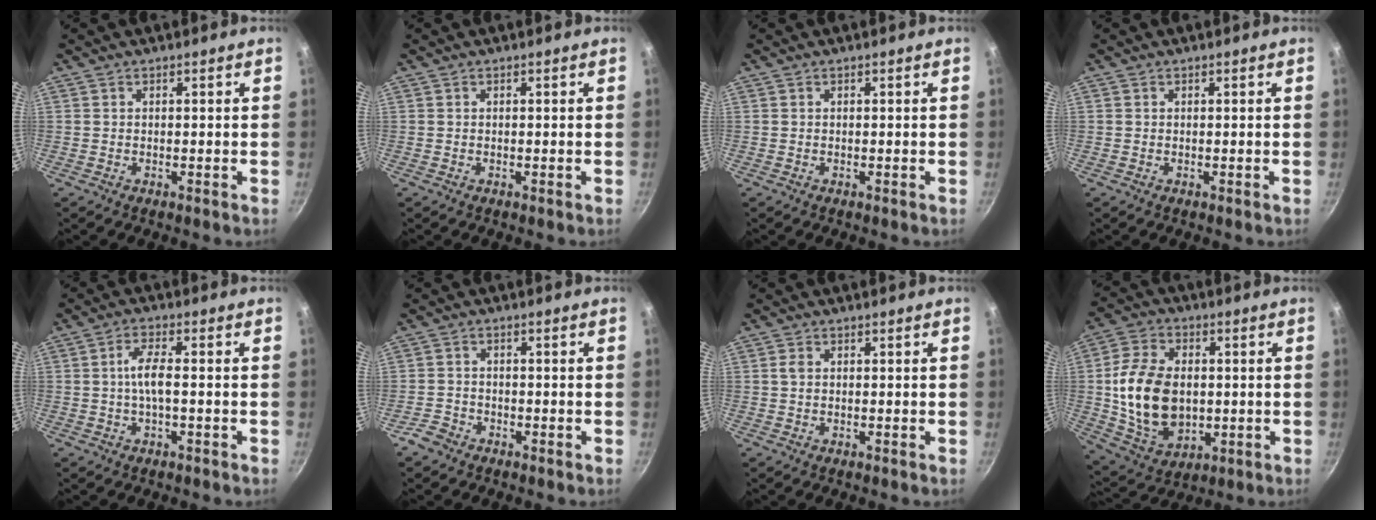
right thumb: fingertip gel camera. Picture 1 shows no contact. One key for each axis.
{"total": 0.0}
{"total": 0.0}
{"total": 0.0}
{"total": 4.5, "fx": -0.5, "fy": 1.4, "fz": 4.3, "tx": -0.094, "ty": 0.015, "tz": -0.015}
{"total": 3.1, "fx": -2.3, "fy": 1.9, "fz": 0.7, "tx": -0.015, "ty": 0.025, "tz": -0.043}
{"total": 1.4, "fx": 0.2, "fy": 1.0, "fz": 1.0, "tx": -0.020, "ty": 0.003, "tz": 0.002}
{"total": 17.2, "fx": -0.1, "fy": 11.8, "fz": 12.5, "tx": -0.216, "ty": 0.000, "tz": 0.010}